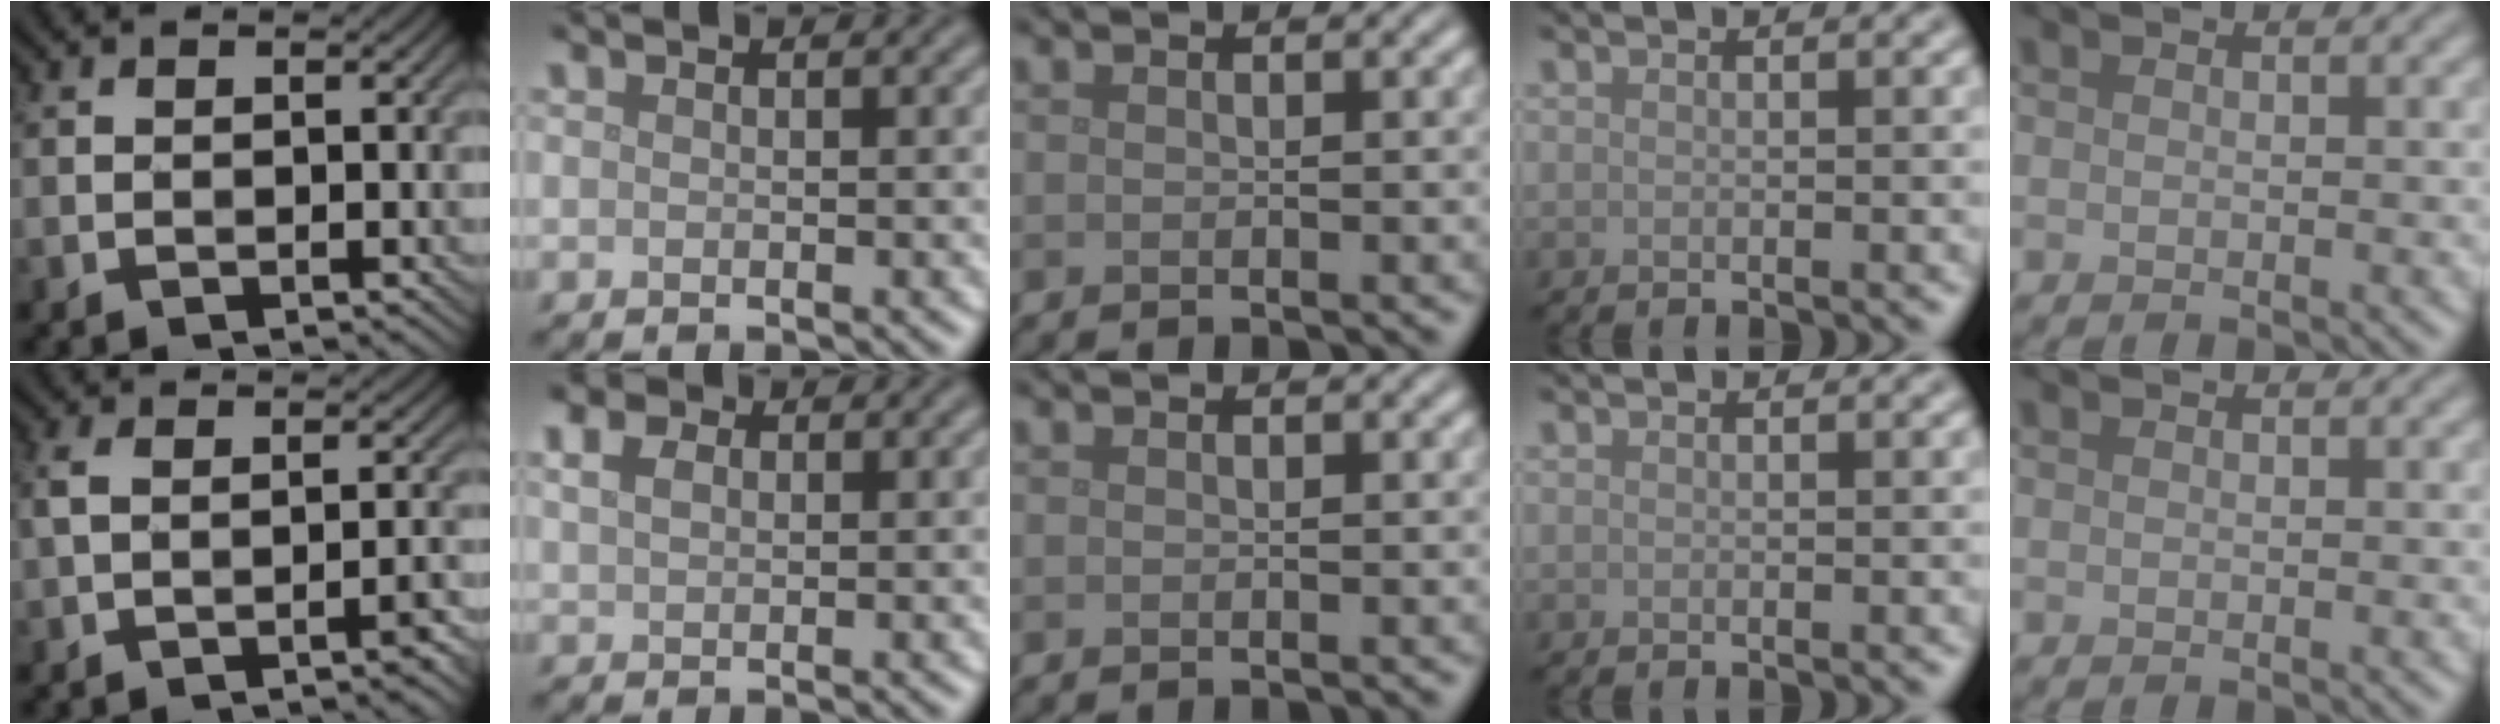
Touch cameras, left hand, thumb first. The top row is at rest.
{"thumb": {"total": 4.2, "force": [-2.0, 1.5, 3.4], "torque": [-0.064, 0.003, -0.039]}, "index": {"total": 2.0, "force": [1.0, 1.3, 1.2], "torque": [-0.027, 0.006, 0.017]}}